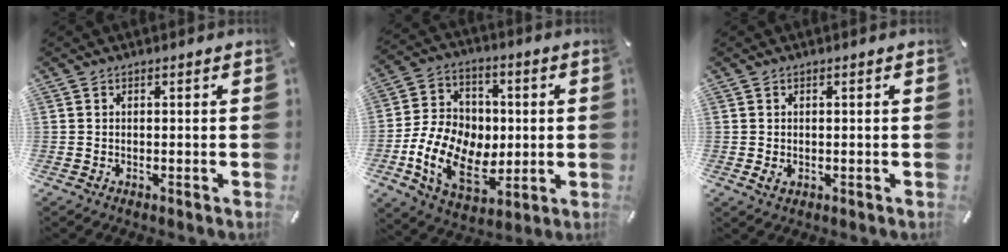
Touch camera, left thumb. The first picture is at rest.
{"total": 17.5, "force": [-3.5, 13.0, 11.1], "torque": [-0.228, 0.018, -0.059]}
{"total": 1.2, "force": [-0.1, 0.9, 0.8], "torque": [-0.015, 0.002, -0.002]}